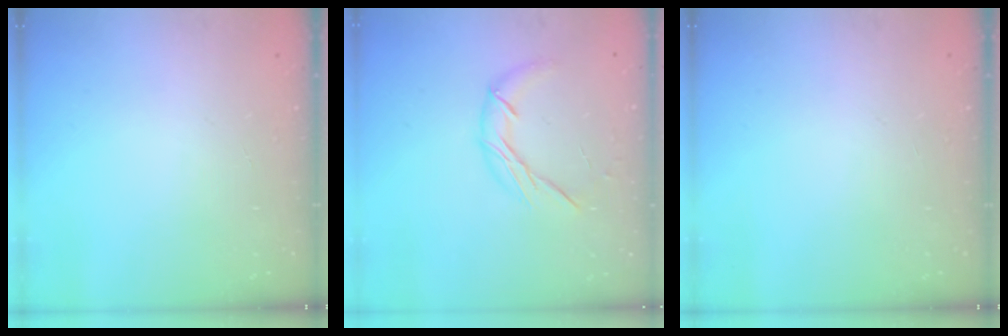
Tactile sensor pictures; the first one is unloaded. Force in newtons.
{"total": 8.7, "press": 8.7, "slide": 0.3}
{"total": 0.0}